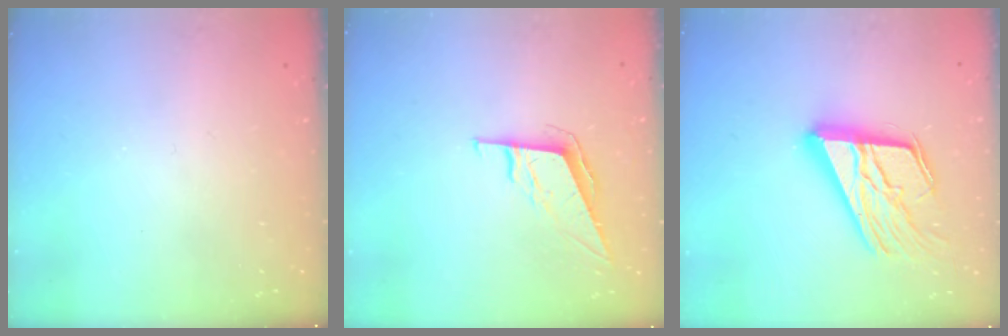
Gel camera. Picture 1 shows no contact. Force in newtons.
{"total": 7.4, "press": 7.1, "slide": 2.2}
{"total": 20.9, "press": 20.8, "slide": 2.2}